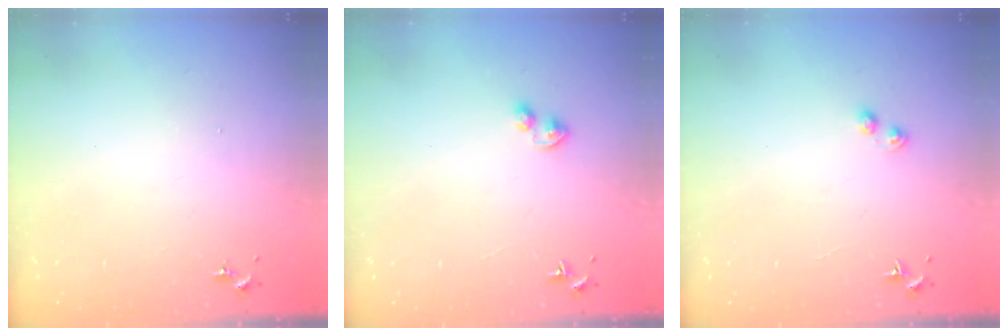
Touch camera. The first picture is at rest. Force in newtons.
{"total": 3.8, "press": 3.8, "slide": 0.6}
{"total": 2.8, "press": 2.7, "slide": 0.4}